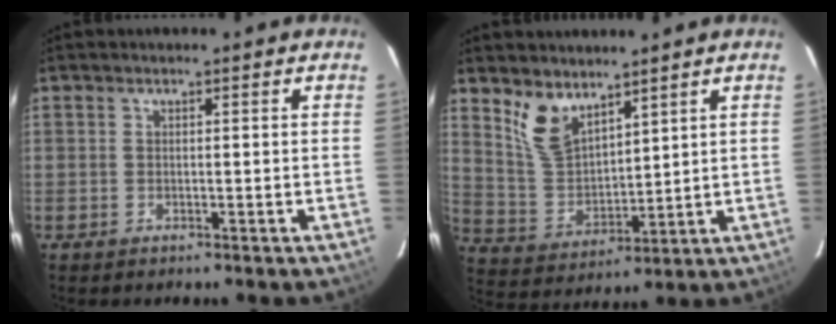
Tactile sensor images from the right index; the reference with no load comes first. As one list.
[{"total": 8.6, "force": [6.0, 4.1, 4.6], "torque": [-0.090, 0.000, 0.133]}]